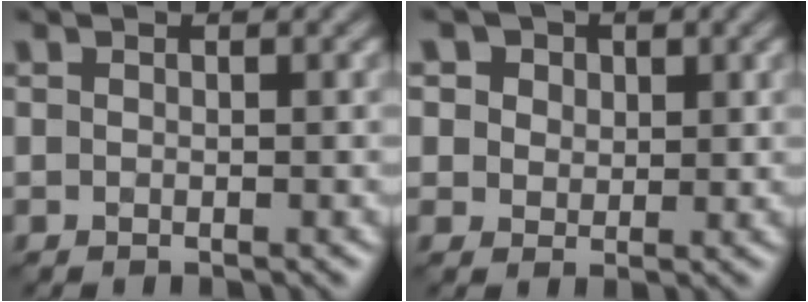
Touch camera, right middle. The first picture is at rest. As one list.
[{"total": 5.9, "force": [3.1, 4.5, 2.3], "torque": [-0.046, 0.014, 0.034]}]